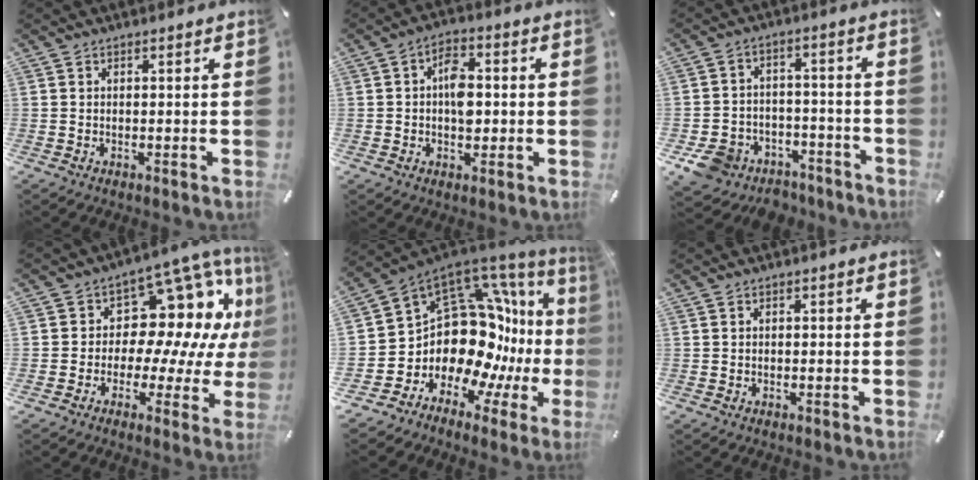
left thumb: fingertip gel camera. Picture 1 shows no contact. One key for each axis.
{"total": 7.0, "fx": -0.2, "fy": 4.5, "fz": 5.4, "tx": -0.067, "ty": 0.003, "tz": -0.007}
{"total": 9.4, "fx": -5.8, "fy": 6.9, "fz": 2.7, "tx": -0.056, "ty": 0.041, "tz": -0.102}
{"total": 14.5, "fx": 5.8, "fy": 9.8, "fz": 8.9, "tx": -0.118, "ty": -0.059, "tz": 0.102}
{"total": 17.2, "fx": 0.4, "fy": 13.0, "fz": 11.2, "tx": -0.173, "ty": -0.090, "tz": 0.044}
{"total": 0.0}